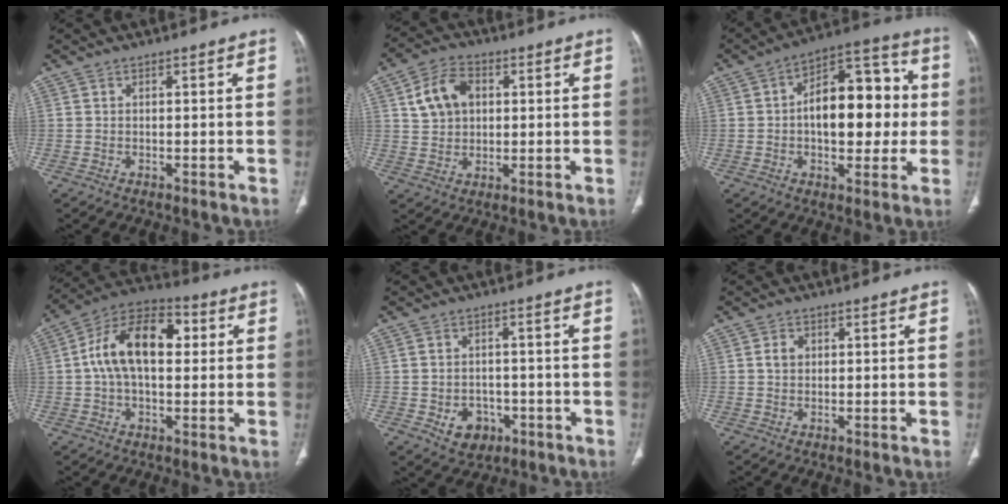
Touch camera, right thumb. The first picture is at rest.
{"total": 9.0, "force": [2.4, 6.6, 5.7], "torque": [-0.089, 0.006, 0.043]}
{"total": 18.2, "force": [0.4, 10.1, 15.1], "torque": [-0.180, 0.035, 0.003]}
{"total": 15.8, "force": [2.2, 9.1, 12.7], "torque": [-0.212, 0.034, 0.029]}
{"total": 6.2, "force": [-2.2, 4.9, 3.0], "torque": [-0.025, 0.017, -0.021]}
{"total": 2.3, "force": [0.4, 1.8, 1.3], "torque": [-0.019, 0.004, 0.008]}